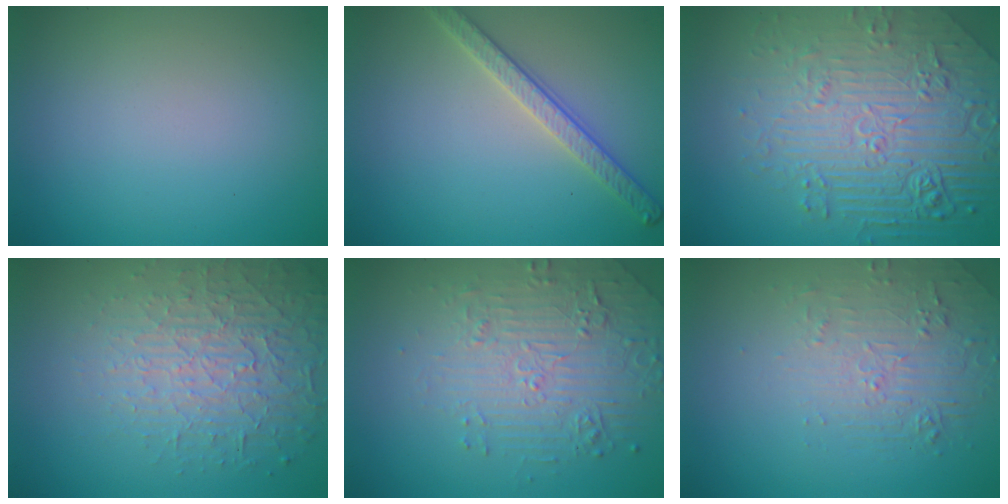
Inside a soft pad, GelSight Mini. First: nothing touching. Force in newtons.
{"total": 2.8, "press": 2.8, "slide": 0.7}
{"total": 8.9, "press": 6.2, "slide": 6.4}
{"total": 4.6, "press": 4.0, "slide": 2.3}
{"total": 4.8, "press": 3.7, "slide": 3.1}
{"total": 2.2, "press": 1.3, "slide": 1.8}